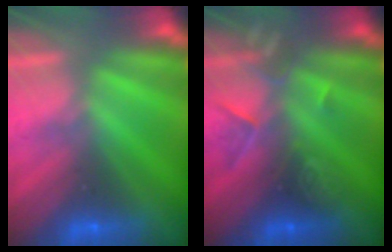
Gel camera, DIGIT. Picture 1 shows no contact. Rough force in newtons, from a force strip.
{"total": 2.4}